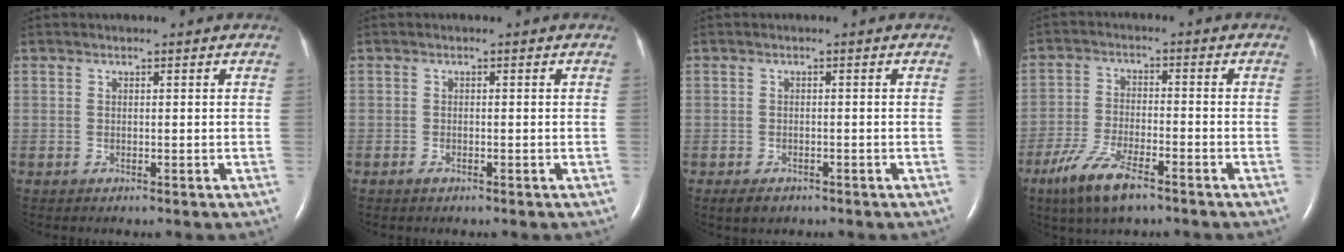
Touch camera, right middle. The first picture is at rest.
{"total": 0.7, "force": [-0.5, 0.3, 0.4], "torque": [-0.012, 0.000, -0.008]}
{"total": 2.4, "force": [-1.6, 1.4, 1.2], "torque": [-0.022, -0.002, -0.019]}
{"total": 8.7, "force": [-5.7, 2.1, 6.2], "torque": [-0.135, -0.015, -0.103]}